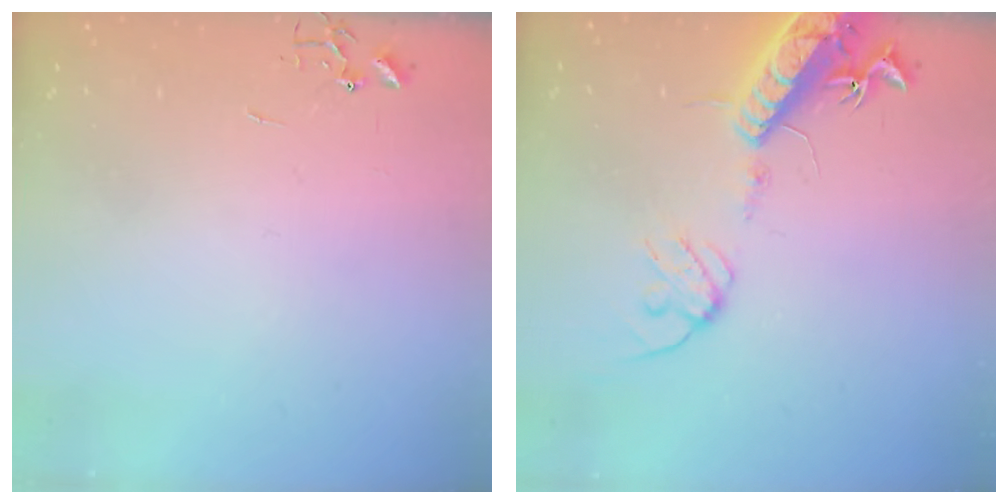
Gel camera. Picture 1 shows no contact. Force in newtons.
{"total": 16.1, "press": 15.7, "slide": 3.6}